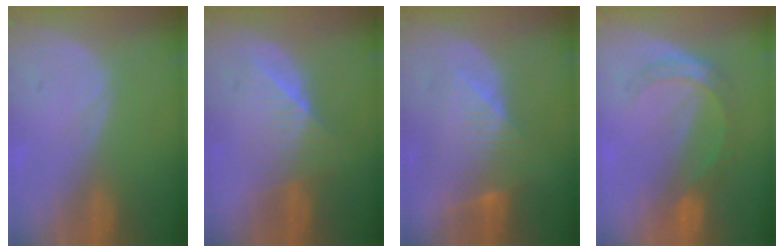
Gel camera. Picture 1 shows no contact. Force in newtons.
{"total": 6.4, "press": 6.0, "slide": 2.2}
{"total": 8.3, "press": 7.1, "slide": 4.2}
{"total": 5.4, "press": 4.7, "slide": 2.5}